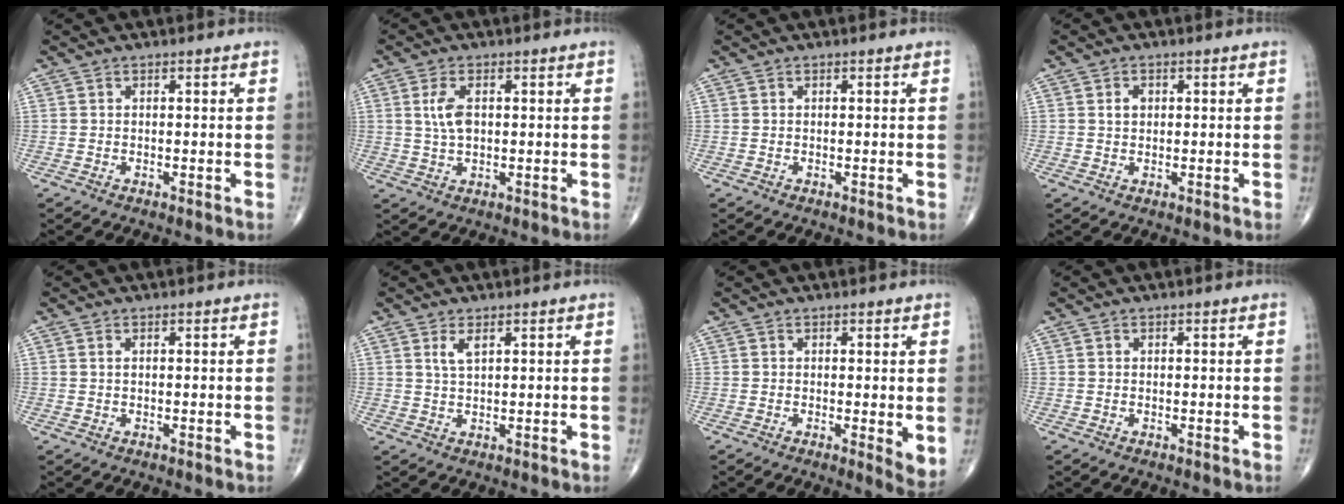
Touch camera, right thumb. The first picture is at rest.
{"total": 4.6, "force": [0.9, 2.4, 3.8], "torque": [-0.079, -0.001, 0.017]}
{"total": 0.0}
{"total": 1.9, "force": [0.5, 1.4, 1.2], "torque": [-0.014, 0.002, 0.008]}
{"total": 0.7, "force": [0.2, 0.3, 0.5], "torque": [-0.010, 0.004, 0.005]}
{"total": 2.6, "force": [1.3, 0.9, 2.0], "torque": [-0.040, -0.002, 0.030]}
{"total": 3.7, "force": [0.3, 1.1, 3.5], "torque": [-0.048, -0.013, 0.002]}
{"total": 0.0}